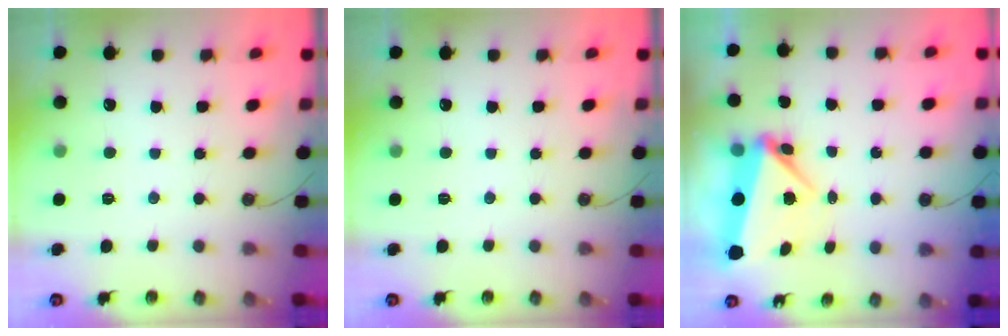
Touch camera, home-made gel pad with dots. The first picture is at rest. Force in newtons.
{"total": 0.0}
{"total": 7.2, "press": 7.1, "slide": 1.0}